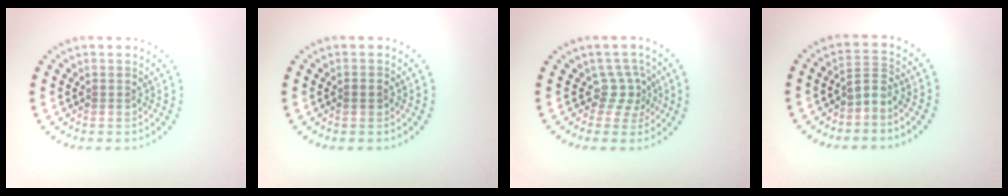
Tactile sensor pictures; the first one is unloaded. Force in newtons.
{"total": 0.9, "press": 0.8, "slide": 0.3}
{"total": 2.3, "press": 1.6, "slide": 1.7}
{"total": 1.8, "press": 1.2, "slide": 1.3}